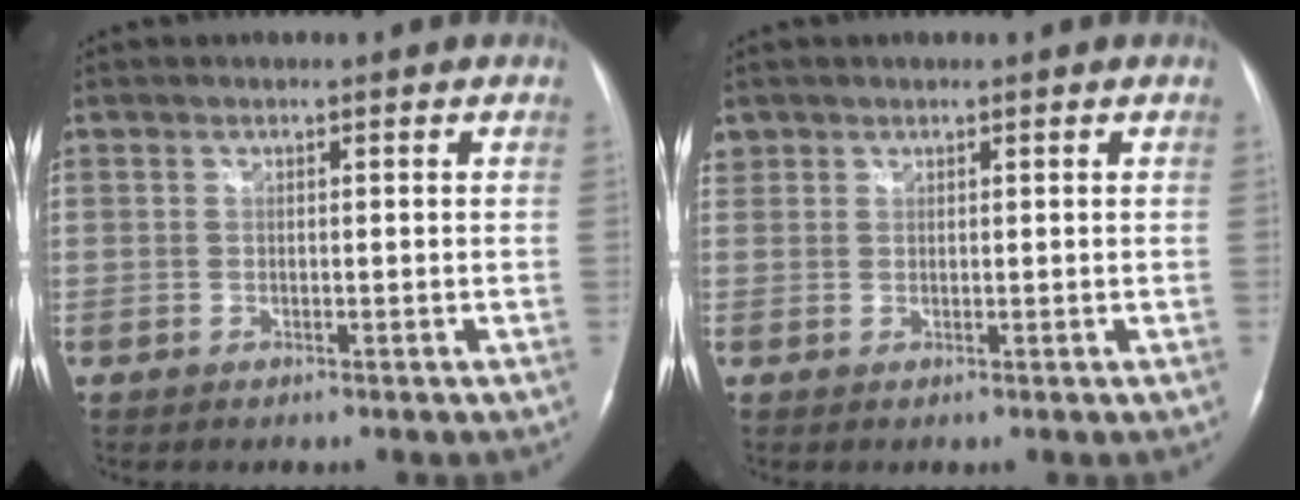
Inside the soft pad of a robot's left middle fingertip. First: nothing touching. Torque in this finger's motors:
{"motor_torque": [0.10, -0.10, 0.01, 0.00]}